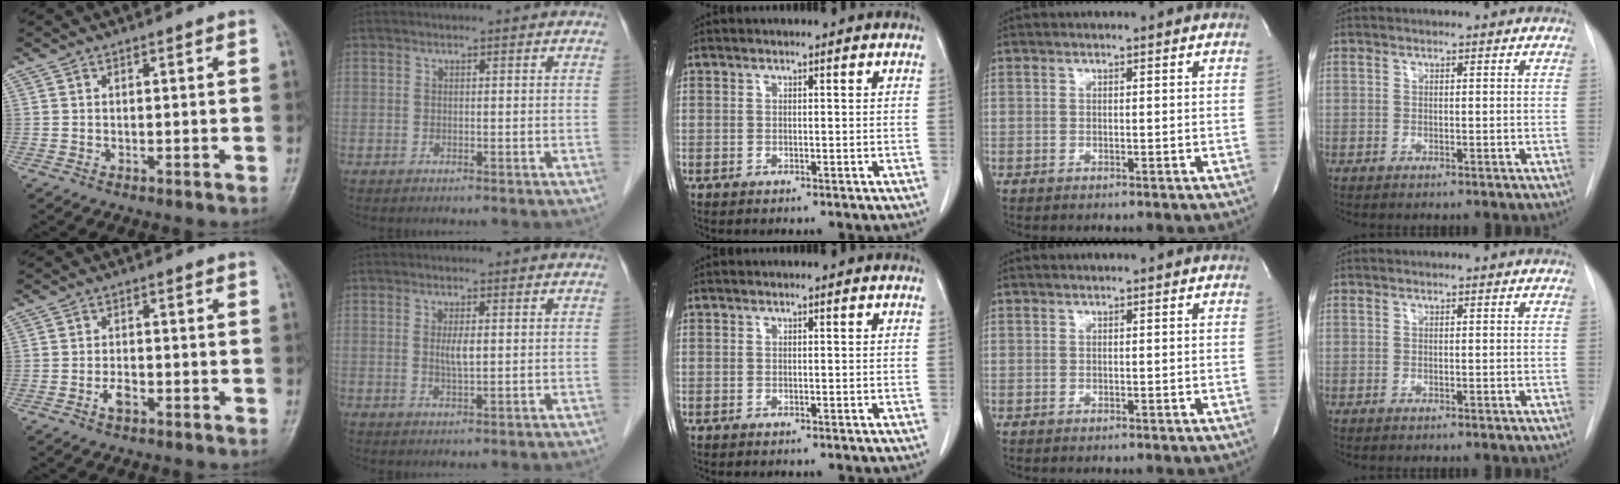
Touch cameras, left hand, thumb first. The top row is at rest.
{"thumb": {"total": 2.5, "force": [-1.2, 1.3, 1.8], "torque": [-0.031, 0.006, -0.024]}, "index": {"total": 2.2, "force": [0.2, 0.4, 2.2], "torque": [-0.044, -0.007, 0.003]}}